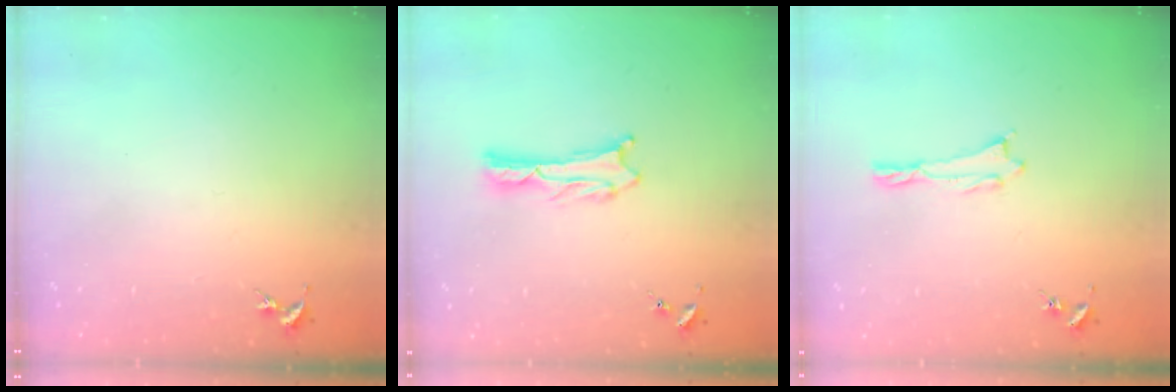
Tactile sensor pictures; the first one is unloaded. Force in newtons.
{"total": 1.1, "press": 1.1, "slide": 0.2}
{"total": 0.0}